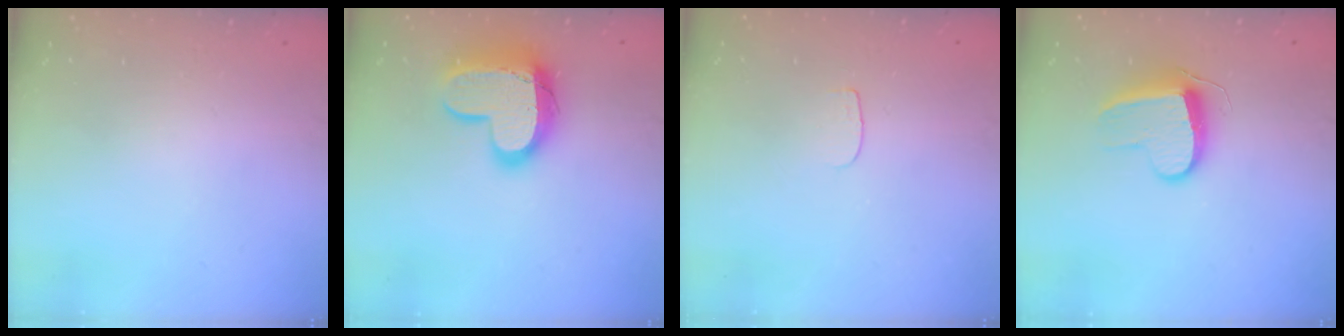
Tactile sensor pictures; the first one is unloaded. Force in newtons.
{"total": 16.2, "press": 16.1, "slide": 1.1}
{"total": 3.6, "press": 3.6, "slide": 0.4}
{"total": 10.6, "press": 10.6, "slide": 0.2}